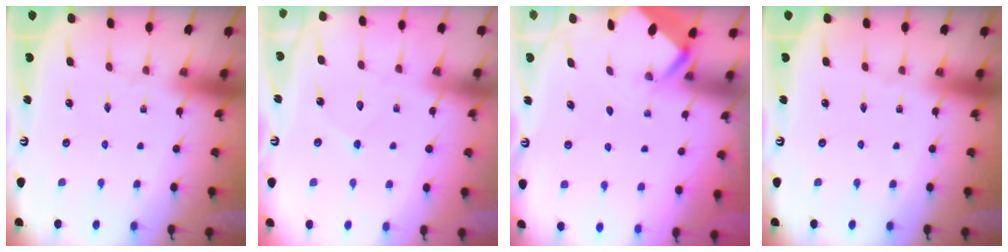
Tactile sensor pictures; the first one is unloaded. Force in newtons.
{"total": 3.8, "press": 3.7, "slide": 0.3}
{"total": 2.8, "press": 2.8, "slide": 0.2}
{"total": 0.0}